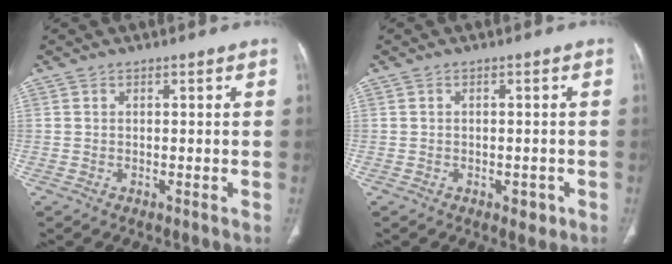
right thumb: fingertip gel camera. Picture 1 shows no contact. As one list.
[{"total": 2.3, "force": [-1.0, 1.4, 1.4], "torque": [-0.010, 0.003, -0.008]}]